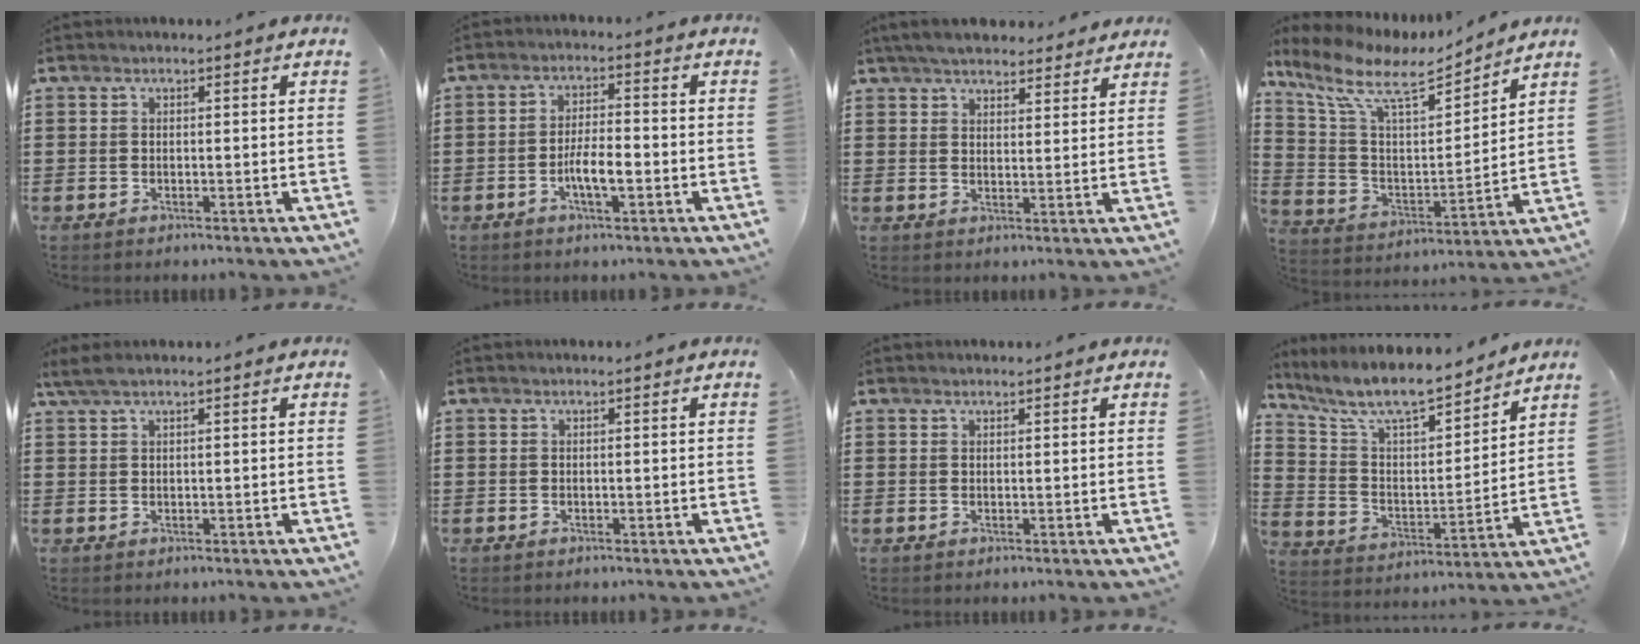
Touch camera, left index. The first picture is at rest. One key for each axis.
{"total": 5.2, "fx": -1.6, "fy": 1.4, "fz": 4.7, "tx": -0.093, "ty": 0.003, "tz": -0.034}
{"total": 4.9, "fx": 4.6, "fy": 1.0, "fz": 1.3, "tx": -0.039, "ty": -0.007, "tz": 0.087}
{"total": 10.4, "fx": 8.1, "fy": 3.0, "fz": 5.8, "tx": -0.148, "ty": -0.044, "tz": 0.136}
{"total": 1.8, "fx": 1.0, "fy": 0.1, "fz": 1.5, "tx": -0.029, "ty": -0.001, "tz": 0.021}
{"total": 0.0}
{"total": 0.6, "fx": 0.6, "fy": 0.2, "fz": 0.1, "tx": -0.003, "ty": 0.000, "tz": 0.012}
{"total": 9.5, "fx": 8.4, "fy": 1.7, "fz": 4.1, "tx": -0.115, "ty": -0.051, "tz": 0.145}